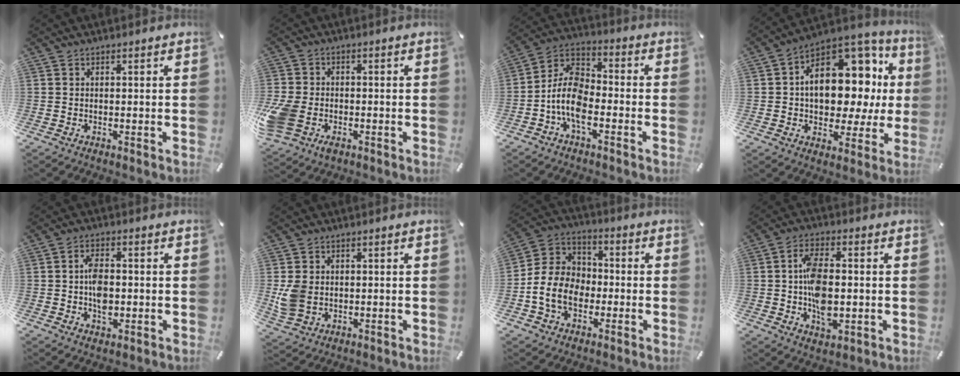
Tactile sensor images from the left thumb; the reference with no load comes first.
{"total": 7.7, "force": [-2.7, 5.8, 4.3], "torque": [-0.107, 0.011, -0.048]}
{"total": 10.8, "force": [-4.7, 6.2, 7.5], "torque": [-0.165, 0.012, -0.091]}
{"total": 16.2, "force": [2.5, 11.4, 11.2], "torque": [-0.148, -0.034, 0.048]}
{"total": 6.5, "force": [-0.6, 4.0, 5.0], "torque": [-0.088, -0.002, -0.013]}
{"total": 7.2, "force": [-0.1, 6.0, 3.9], "torque": [-0.091, 0.004, 0.002]}
{"total": 11.5, "force": [-3.2, 9.3, 5.9], "torque": [-0.135, 0.020, -0.058]}
{"total": 10.7, "force": [-0.6, 6.2, 8.6], "torque": [-0.152, 0.000, -0.013]}